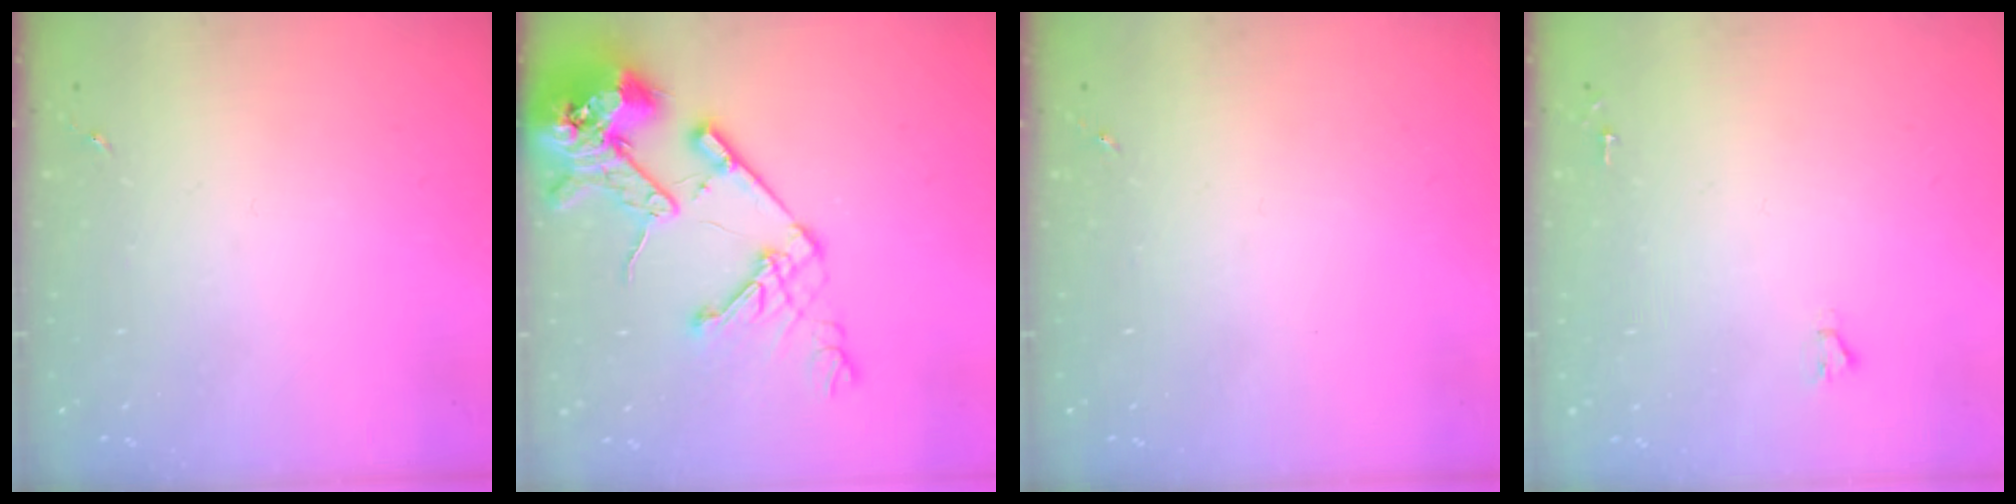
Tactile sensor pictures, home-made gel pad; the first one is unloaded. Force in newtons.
{"total": 18.4, "press": 18.2, "slide": 2.5}
{"total": 0.0}
{"total": 1.6, "press": 1.6, "slide": 0.1}